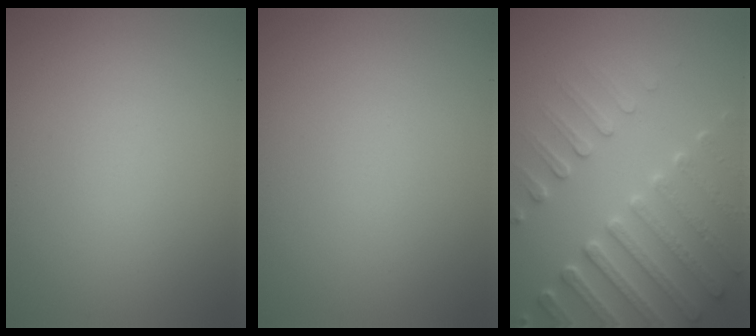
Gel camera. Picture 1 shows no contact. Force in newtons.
{"total": 0.0}
{"total": 5.4, "press": 4.8, "slide": 2.5}